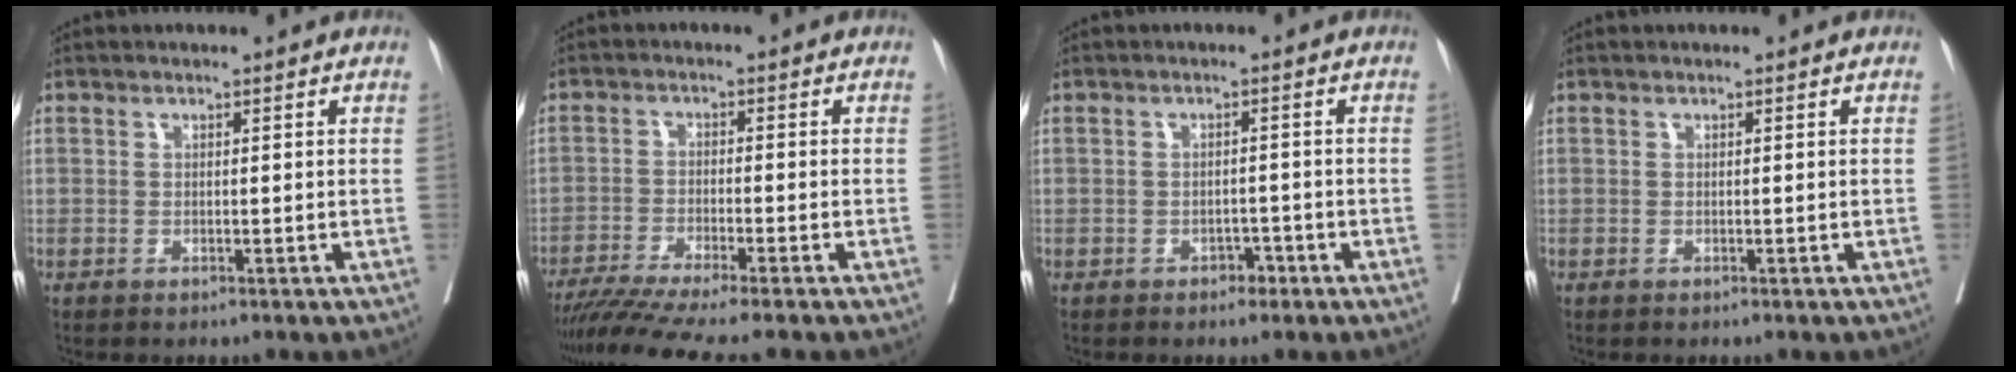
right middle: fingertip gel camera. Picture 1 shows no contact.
{"total": 10.7, "force": [-9.0, -1.1, 5.6], "torque": [-0.071, -0.026, -0.143]}
{"total": 1.8, "force": [-1.2, 1.1, 0.9], "torque": [-0.010, 0.004, -0.016]}
{"total": 0.0}